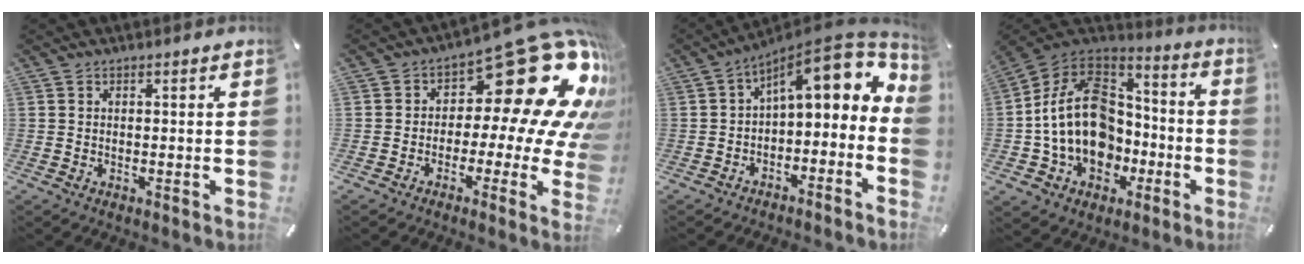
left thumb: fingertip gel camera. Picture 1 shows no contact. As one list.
[{"total": 24.2, "force": [10.0, 10.6, 19.3], "torque": [-0.266, -0.079, 0.168]}, {"total": 11.1, "force": [5.5, 4.6, 8.5], "torque": [-0.113, -0.056, 0.088]}, {"total": 19.3, "force": [-2.7, 15.5, 11.2], "torque": [-0.228, 0.018, -0.042]}]